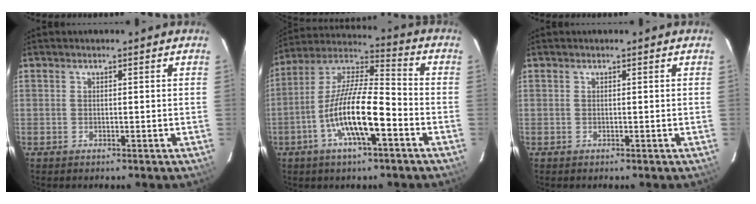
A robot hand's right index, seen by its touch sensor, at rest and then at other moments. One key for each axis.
{"total": 15.0, "fx": -5.8, "fy": 3.4, "fz": 13.4, "tx": -0.260, "ty": -0.006, "tz": -0.113}
{"total": 0.0}